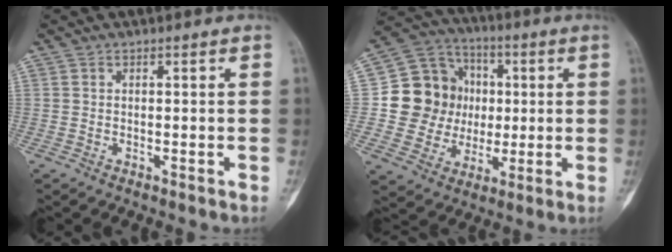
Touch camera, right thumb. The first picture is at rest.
{"total": 15.7, "force": [1.0, 14.2, 6.6], "torque": [-0.069, 0.022, 0.025]}